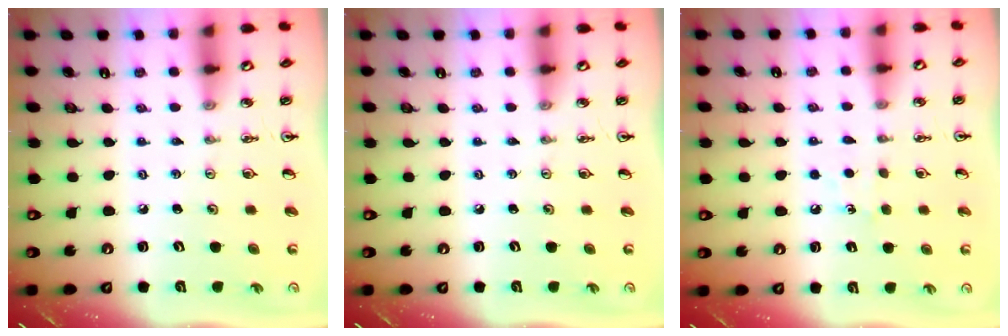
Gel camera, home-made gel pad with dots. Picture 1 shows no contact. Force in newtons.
{"total": 0.0}
{"total": 4.4, "press": 4.3, "slide": 0.6}